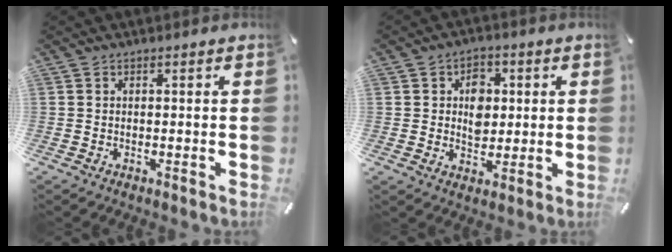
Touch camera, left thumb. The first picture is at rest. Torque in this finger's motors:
{"motor_torque": [1.11, 1.00, 0.58, -0.23, 0.03]}